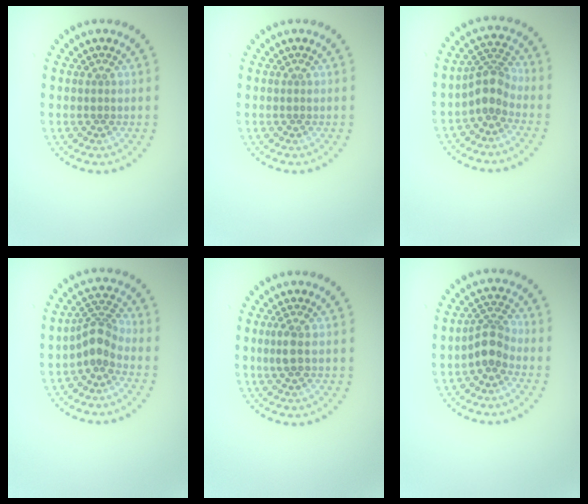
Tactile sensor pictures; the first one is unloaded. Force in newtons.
{"total": 0.0}
{"total": 2.8, "press": 2.2, "slide": 1.8}
{"total": 3.0, "press": 2.2, "slide": 2.0}
{"total": 1.4, "press": 1.3, "slide": 0.6}
{"total": 2.8, "press": 2.1, "slide": 1.8}